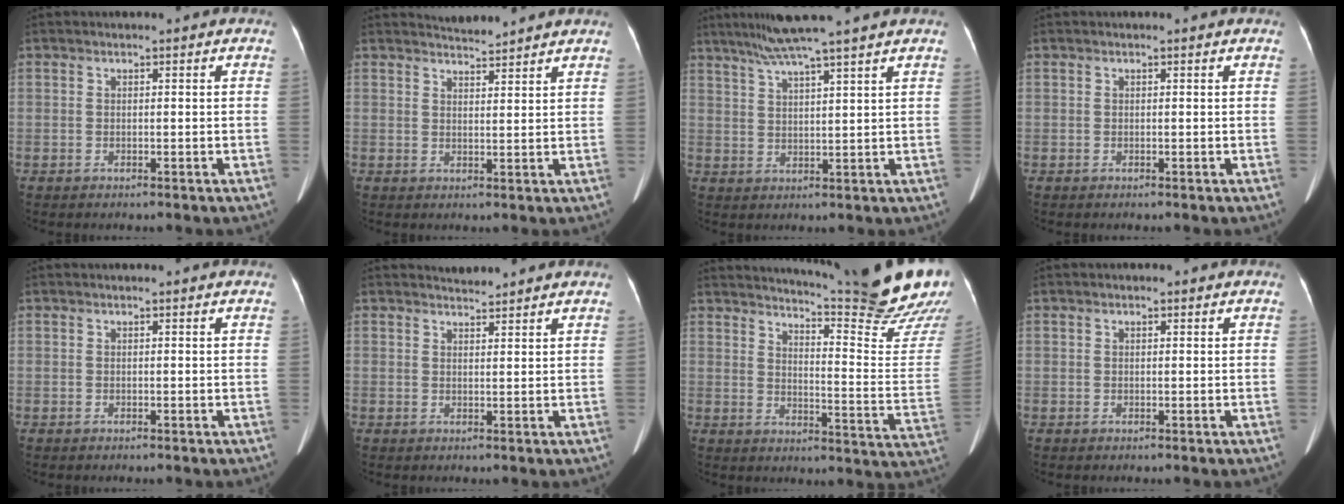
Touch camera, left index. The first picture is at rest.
{"total": 3.7, "force": [3.7, 0.1, 0.1], "torque": [-0.012, 0.013, 0.056]}
{"total": 8.9, "force": [7.2, -1.6, 5.0], "torque": [-0.087, 0.022, 0.117]}
{"total": 0.0}
{"total": 0.6, "force": [0.6, 0.0, 0.1], "torque": [-0.006, 0.003, 0.005]}
{"total": 2.4, "force": [2.4, 0.2, -0.2], "torque": [-0.006, 0.014, 0.038]}
{"total": 22.8, "force": [21.0, -0.9, 8.7], "torque": [-0.131, -0.135, 0.248]}
{"total": 0.8, "force": [0.4, 0.5, 0.5], "torque": [-0.012, 0.004, 0.005]}